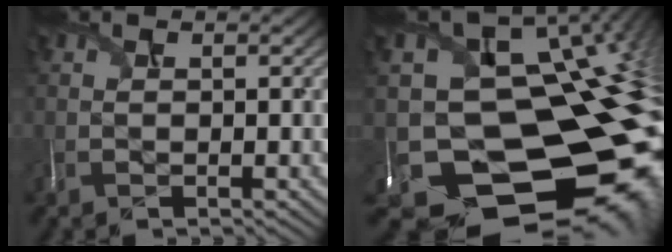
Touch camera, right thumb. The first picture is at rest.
{"total": 16.5, "force": [-4.3, 13.0, 9.1], "torque": [-0.153, -0.037, -0.015]}